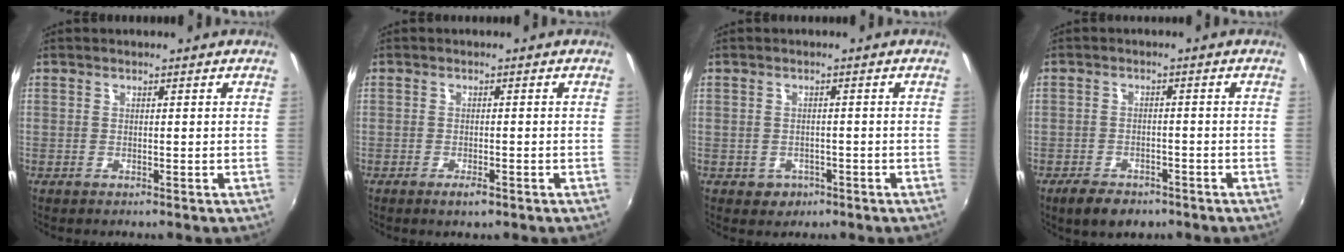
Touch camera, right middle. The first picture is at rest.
{"total": 1.8, "force": [-1.2, 0.6, 1.3], "torque": [-0.028, -0.005, -0.020]}
{"total": 2.9, "force": [-1.1, 2.6, 0.9], "torque": [-0.025, -0.002, -0.011]}
{"total": 6.0, "force": [-4.2, 3.2, 2.8], "torque": [-0.071, -0.005, -0.065]}